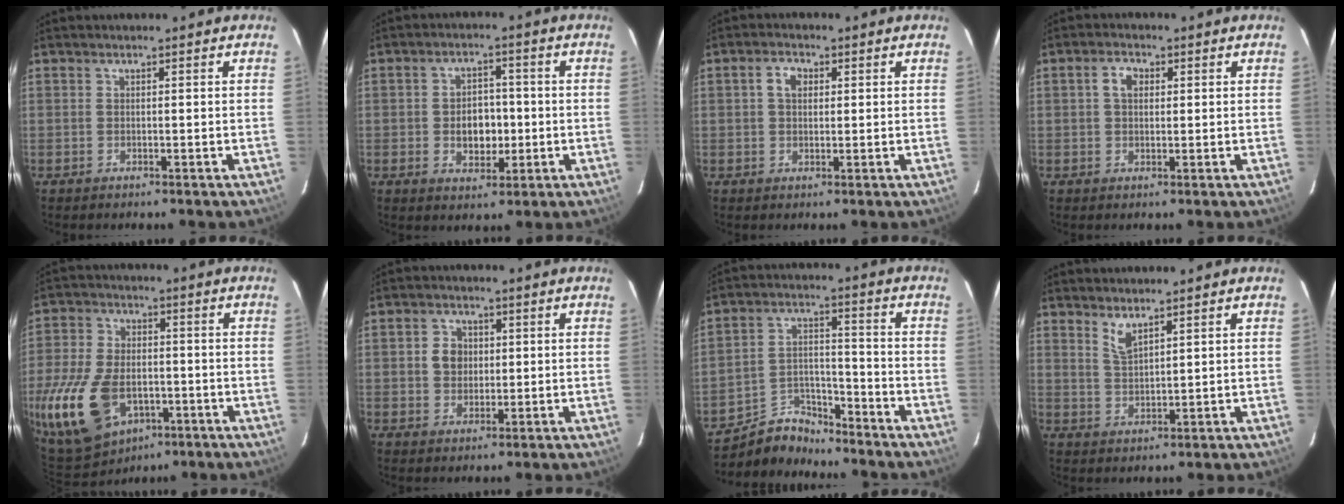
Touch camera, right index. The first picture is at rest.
{"total": 6.3, "force": [-0.9, 4.6, 4.2], "torque": [-0.080, 0.007, -0.006]}
{"total": 3.2, "force": [0.8, 2.3, 2.1], "torque": [-0.038, 0.011, 0.014]}
{"total": 3.2, "force": [0.7, 2.2, 2.2], "torque": [-0.039, 0.011, 0.013]}
{"total": 21.4, "force": [-7.9, 13.8, 14.3], "torque": [-0.343, -0.024, -0.121]}
{"total": 4.6, "force": [0.7, 4.1, 2.0], "torque": [-0.032, 0.012, 0.015]}
{"total": 8.0, "force": [-7.4, 2.9, -0.1], "torque": [-0.010, 0.036, -0.138]}
{"total": 3.4, "force": [2.6, 0.8, 1.9], "torque": [-0.038, -0.002, 0.052]}